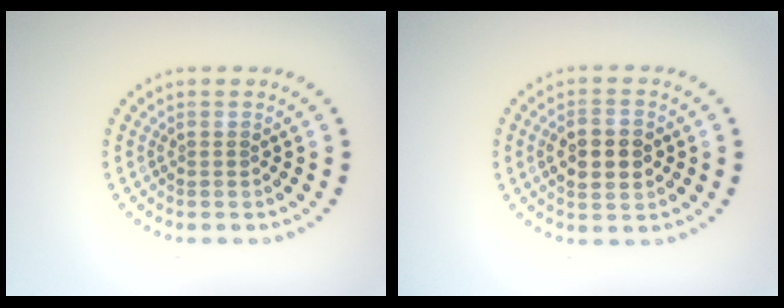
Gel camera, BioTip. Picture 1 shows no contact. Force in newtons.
{"total": 4.0, "press": 4.0, "slide": 0.1}